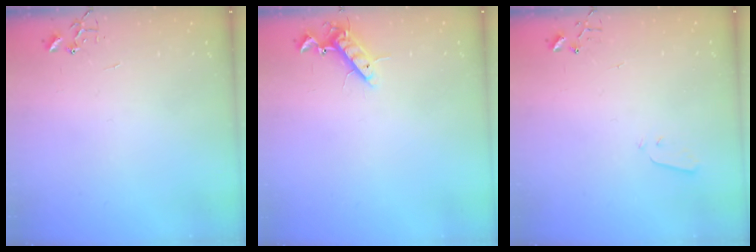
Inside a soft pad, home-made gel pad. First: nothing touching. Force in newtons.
{"total": 10.0, "press": 9.8, "slide": 1.5}
{"total": 2.8, "press": 2.7, "slide": 0.4}